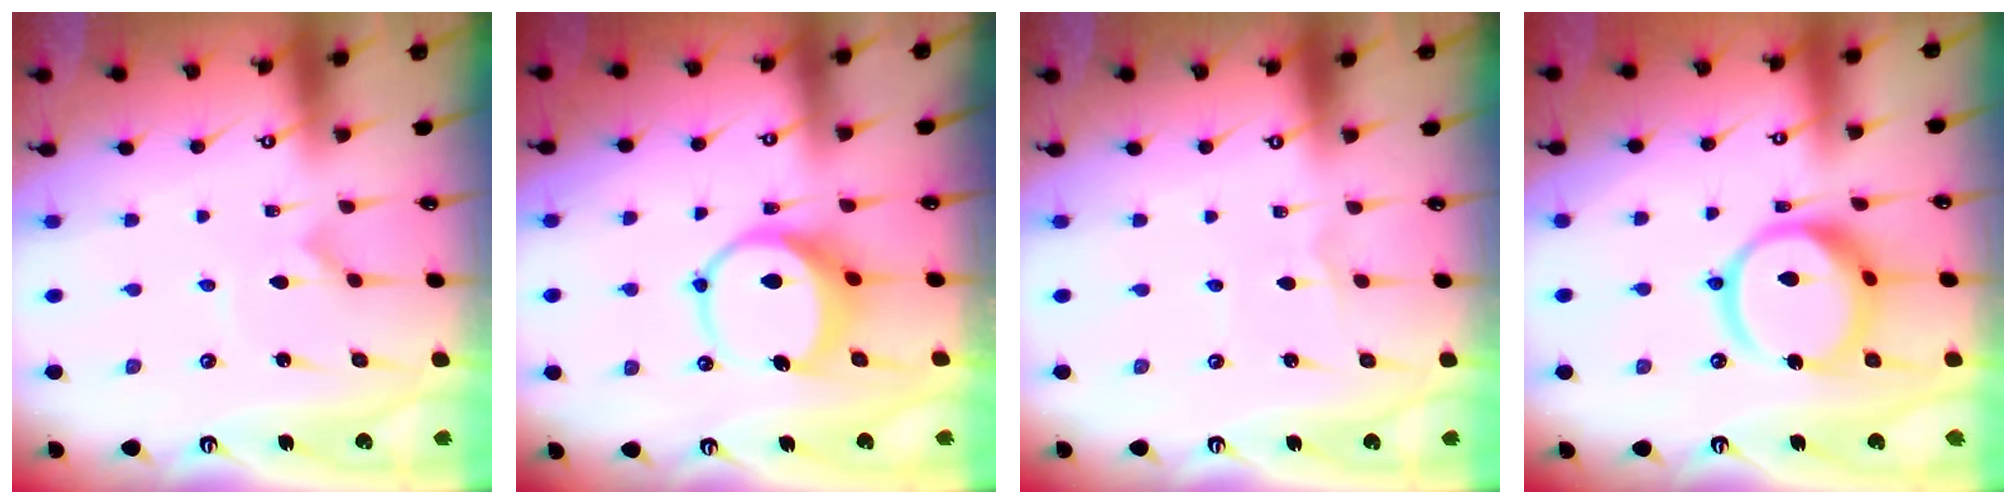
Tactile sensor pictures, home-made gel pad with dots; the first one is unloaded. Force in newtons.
{"total": 9.2, "press": 9.1, "slide": 1.1}
{"total": 1.1, "press": 1.1, "slide": 0.0}
{"total": 16.0, "press": 15.9, "slide": 1.9}